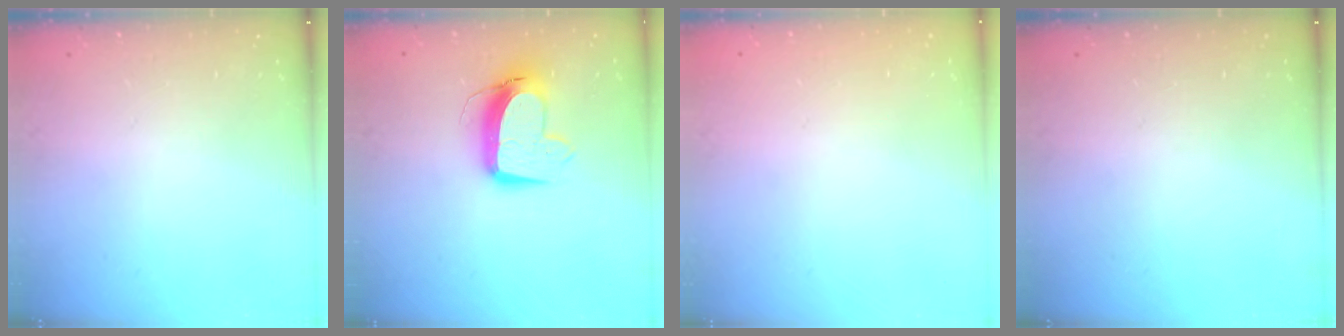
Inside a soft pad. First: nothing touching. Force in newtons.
{"total": 12.1, "press": 12.0, "slide": 1.4}
{"total": 0.0}
{"total": 0.0}